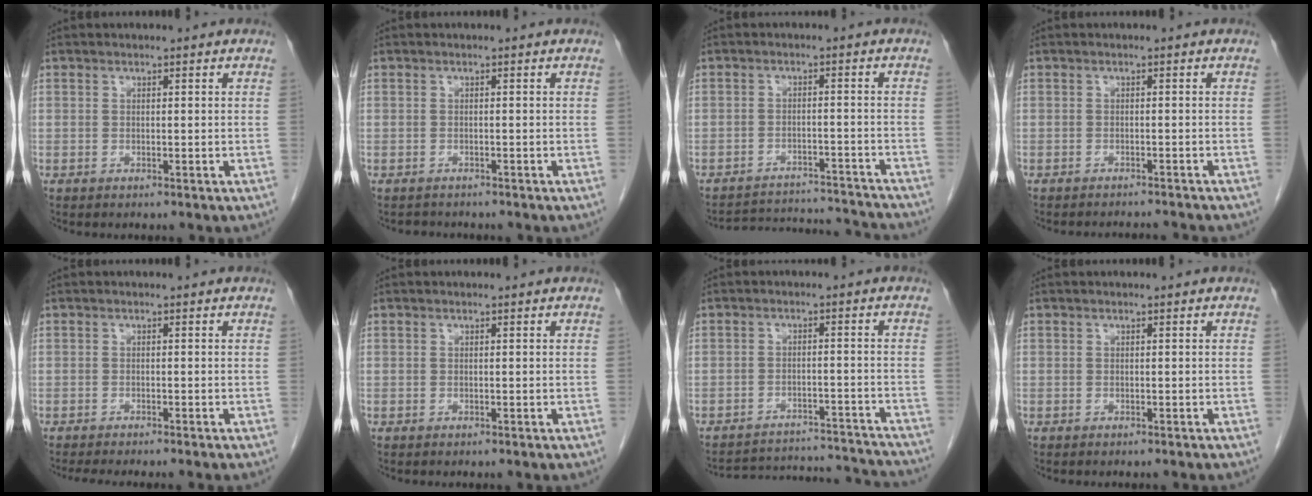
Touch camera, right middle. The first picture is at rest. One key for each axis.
{"total": 2.0, "fx": -1.9, "fy": 0.6, "fz": 0.1, "tx": -0.005, "ty": -0.005, "tz": -0.026}
{"total": 11.4, "fx": -11.4, "fy": 0.8, "fz": 0.9, "tx": -0.014, "ty": 0.014, "tz": -0.149}
{"total": 5.3, "fx": -5.2, "fy": 0.2, "fz": 0.9, "tx": -0.007, "ty": -0.002, "tz": -0.064}
{"total": 6.0, "fx": -5.2, "fy": -0.1, "fz": 2.9, "tx": -0.024, "ty": -0.014, "tz": -0.079}
{"total": 0.0}
{"total": 16.1, "fx": -16.0, "fy": 1.0, "fz": 2.2, "tx": -0.040, "ty": 0.010, "tz": -0.203}
{"total": 1.4, "fx": -1.3, "fy": 0.0, "fz": 0.5, "tx": -0.011, "ty": 0.000, "tz": -0.018}